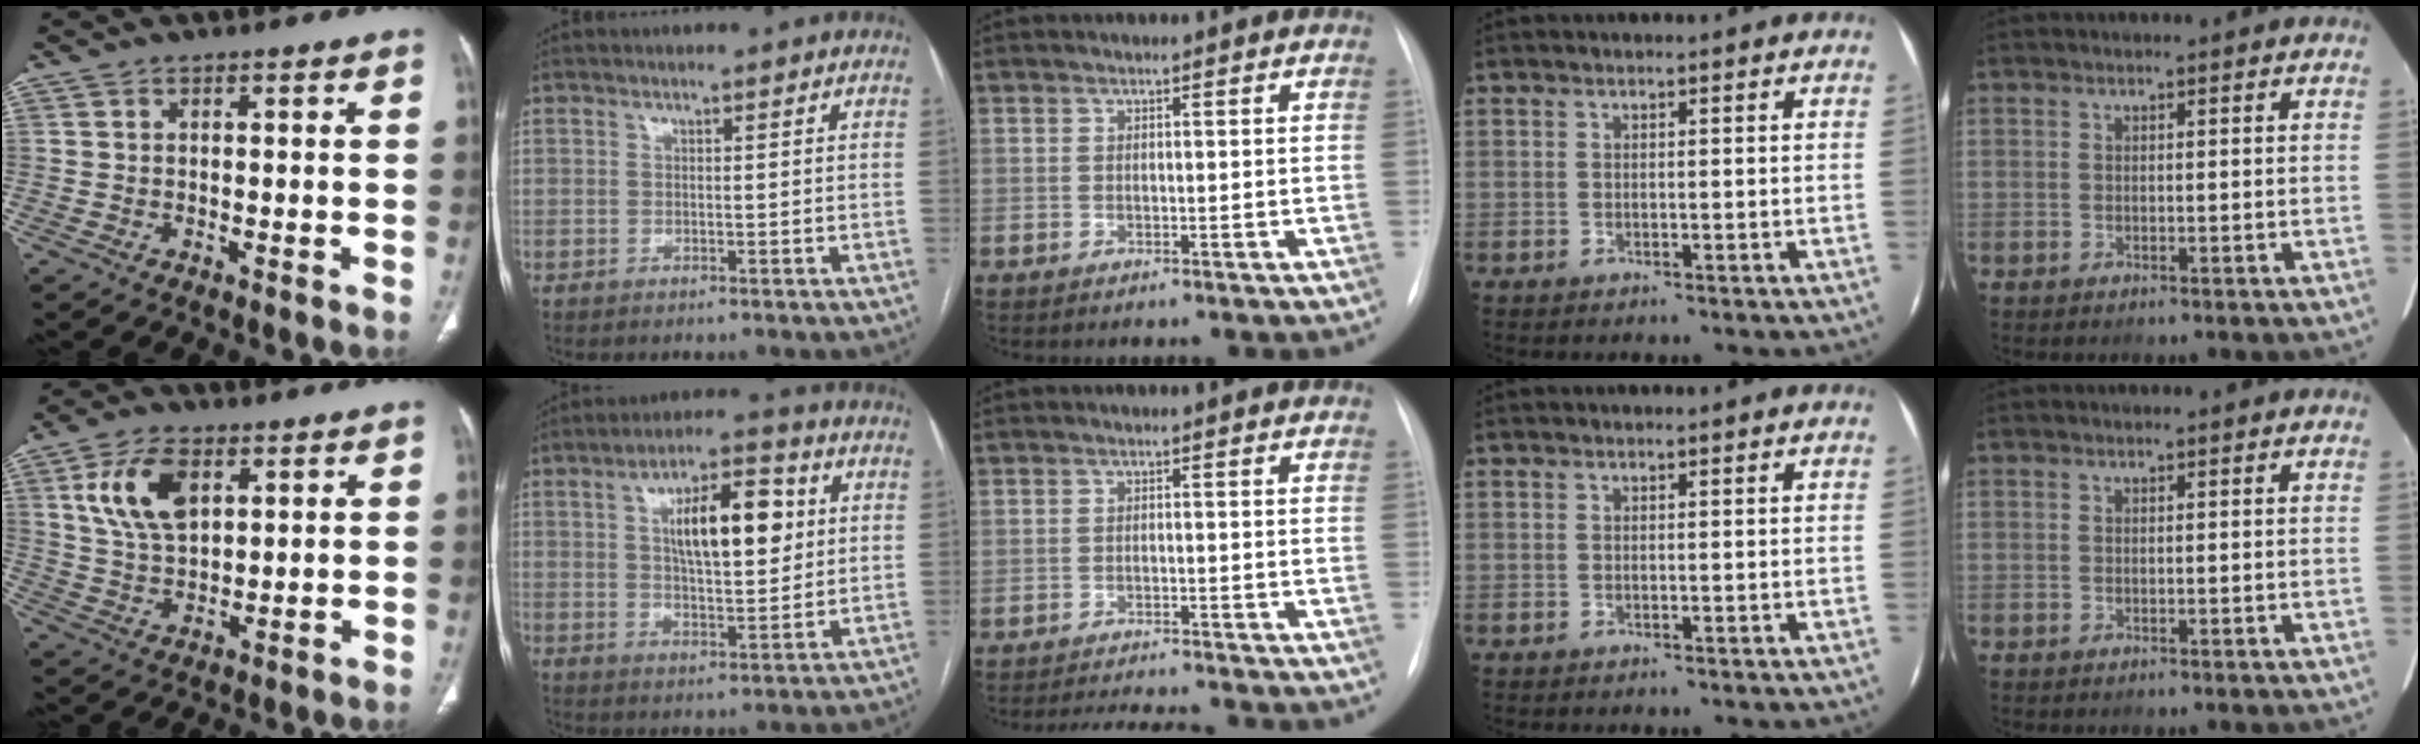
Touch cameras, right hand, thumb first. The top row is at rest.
{"thumb": {"total": 11.1, "force": [4.2, 6.2, 8.2], "torque": [-0.147, -0.010, 0.086]}, "index": {"total": 12.2, "force": [3.1, 4.2, 11.0], "torque": [-0.182, 0.017, 0.051]}, "middle": {"total": 5.9, "force": [-5.7, 0.0, 1.6], "torque": [-0.022, -0.008, -0.085]}}